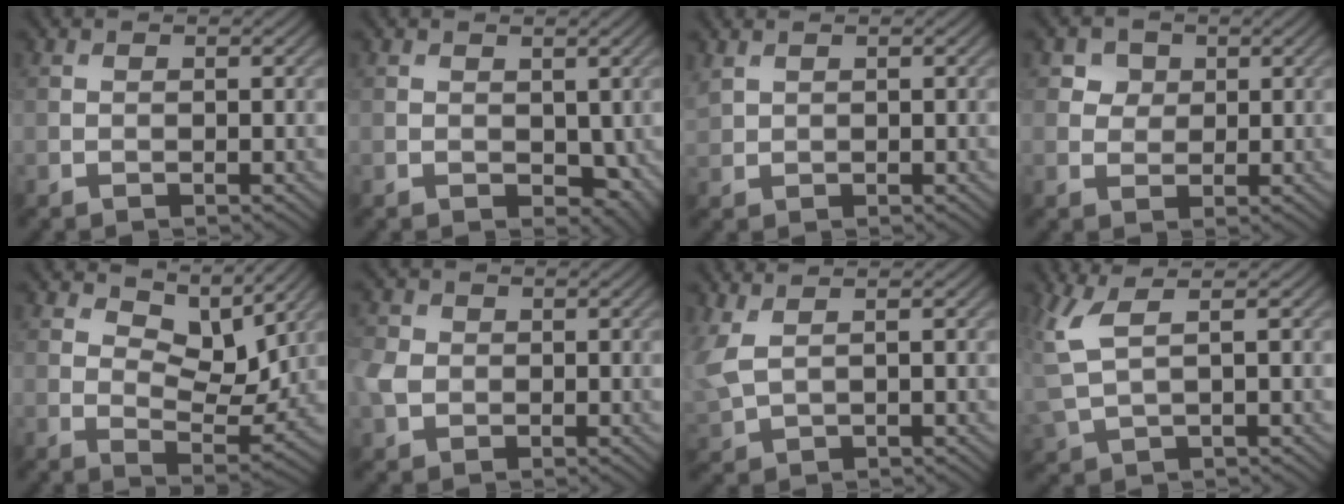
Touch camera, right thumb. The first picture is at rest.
{"total": 3.1, "force": [0.4, 2.2, 2.2], "torque": [-0.031, -0.009, 0.012]}
{"total": 1.7, "force": [1.3, 0.8, 0.7], "torque": [-0.026, 0.005, 0.033]}
{"total": 3.2, "force": [1.5, 2.6, 1.1], "torque": [-0.030, -0.009, 0.033]}
{"total": 7.0, "force": [4.5, 3.5, 4.2], "torque": [-0.070, -0.009, 0.068]}
{"total": 3.5, "force": [-0.3, 3.0, 1.8], "torque": [-0.056, 0.004, -0.010]}
{"total": 4.4, "force": [1.7, 2.0, 3.5], "torque": [-0.113, 0.004, 0.041]}
{"total": 4.4, "force": [1.9, 1.4, 3.7], "torque": [-0.109, 0.007, 0.043]}